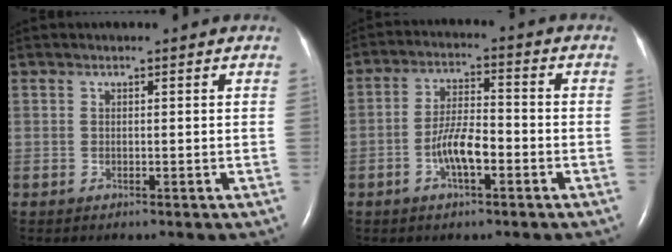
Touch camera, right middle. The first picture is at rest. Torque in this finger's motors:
{"motor_torque": [0.96, -0.42, 0.19, 0.05]}